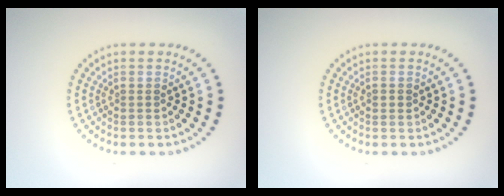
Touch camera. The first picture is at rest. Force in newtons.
{"total": 0.9, "press": 0.9, "slide": 0.1}